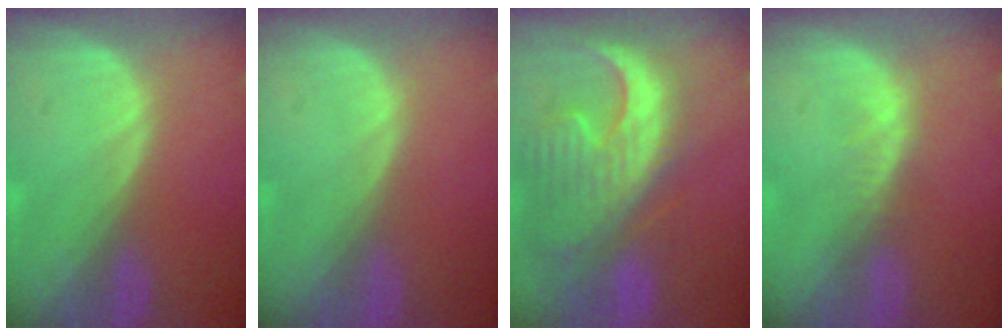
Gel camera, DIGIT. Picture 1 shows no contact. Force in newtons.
{"total": 0.0}
{"total": 13.5, "press": 11.5, "slide": 7.0}
{"total": 1.5, "press": 1.5, "slide": 0.2}